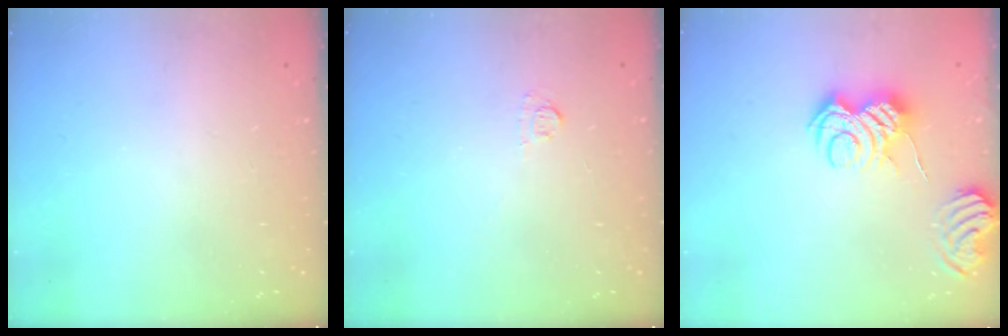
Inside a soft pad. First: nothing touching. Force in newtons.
{"total": 3.9, "press": 3.9, "slide": 0.5}
{"total": 7.0, "press": 7.0, "slide": 0.6}